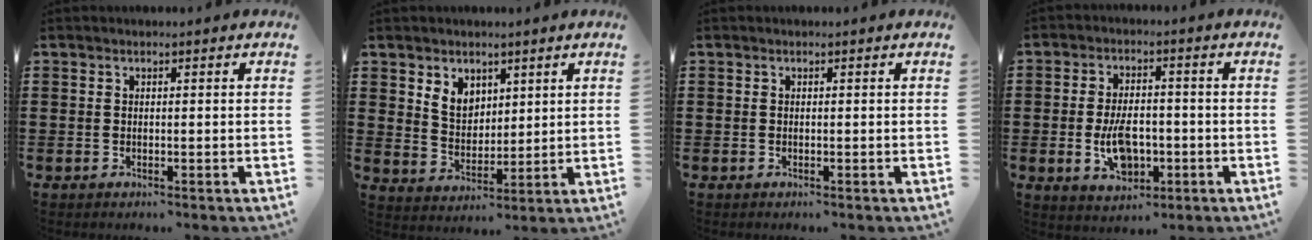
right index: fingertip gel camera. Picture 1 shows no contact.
{"total": 5.0, "force": [3.0, 3.7, 1.6], "torque": [-0.049, 0.011, 0.056]}
{"total": 0.0}
{"total": 7.7, "force": [-1.5, 4.8, 5.9], "torque": [-0.100, -0.004, -0.033]}